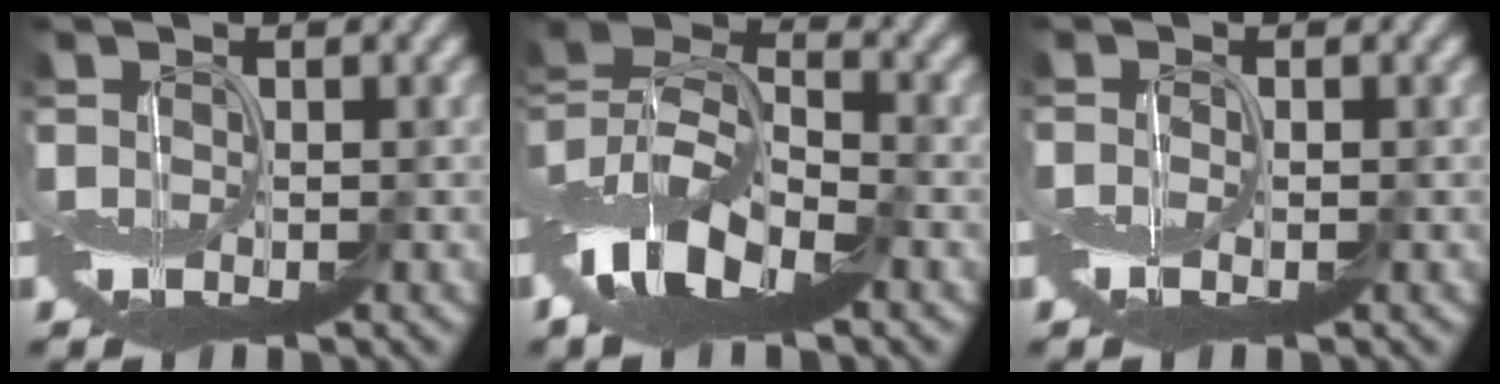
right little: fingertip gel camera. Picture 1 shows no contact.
{"total": 8.8, "force": [-4.4, 4.0, 6.5], "torque": [-0.116, 0.013, -0.100]}
{"total": 1.0, "force": [-0.6, 0.0, 0.8], "torque": [-0.019, -0.004, -0.013]}